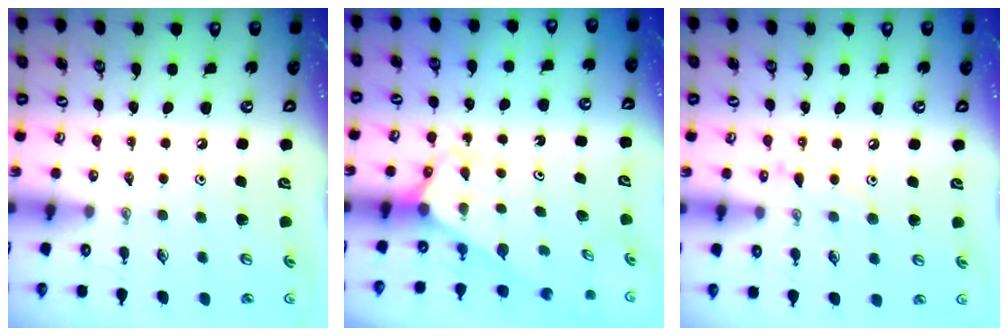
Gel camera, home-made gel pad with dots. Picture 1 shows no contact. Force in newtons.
{"total": 2.6, "press": 2.6, "slide": 0.2}
{"total": 8.2, "press": 8.1, "slide": 0.7}